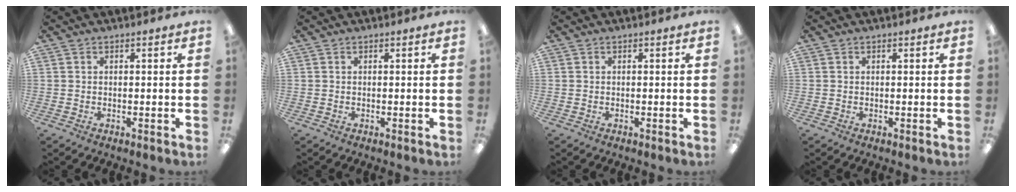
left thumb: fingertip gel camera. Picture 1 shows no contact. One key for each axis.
{"total": 0.0}
{"total": 0.0}
{"total": 0.0}